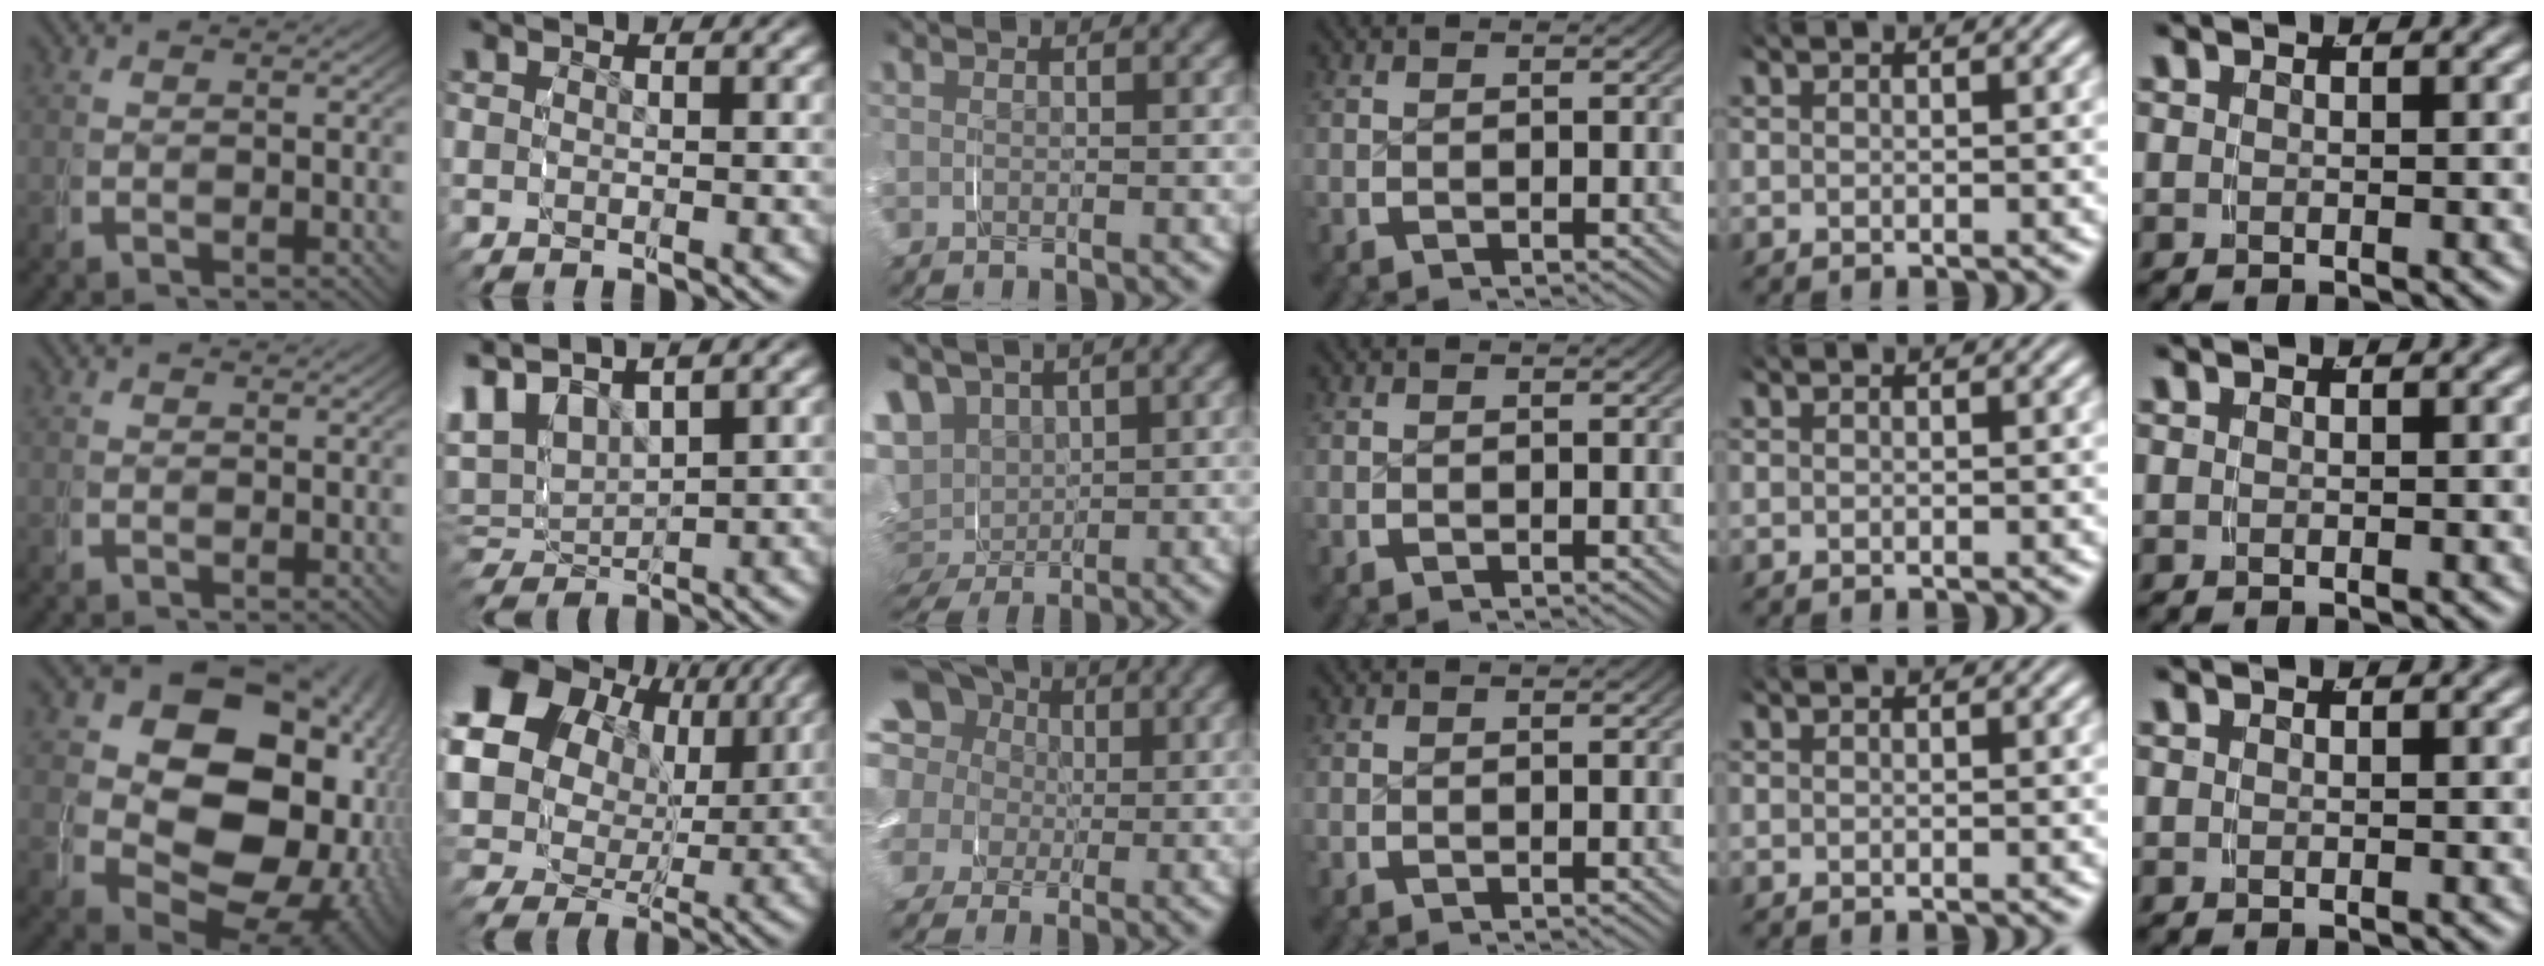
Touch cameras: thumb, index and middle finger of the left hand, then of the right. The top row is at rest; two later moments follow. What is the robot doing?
{"motion": "grasp_and_lifting", "object": "shoes"}